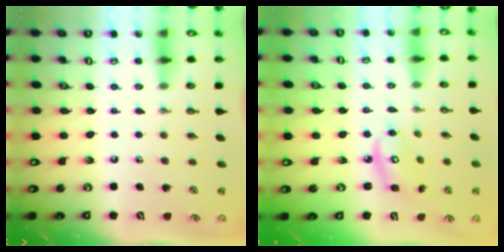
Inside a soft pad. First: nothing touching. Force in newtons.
{"total": 6.9, "press": 6.9, "slide": 0.2}